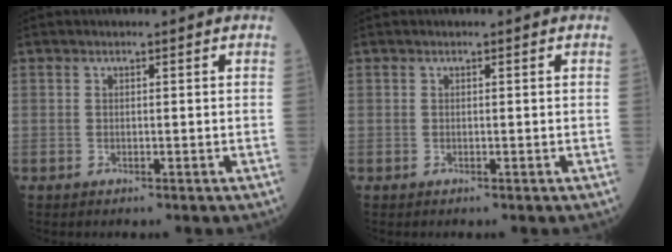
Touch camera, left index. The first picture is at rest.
{"total": 0.0}